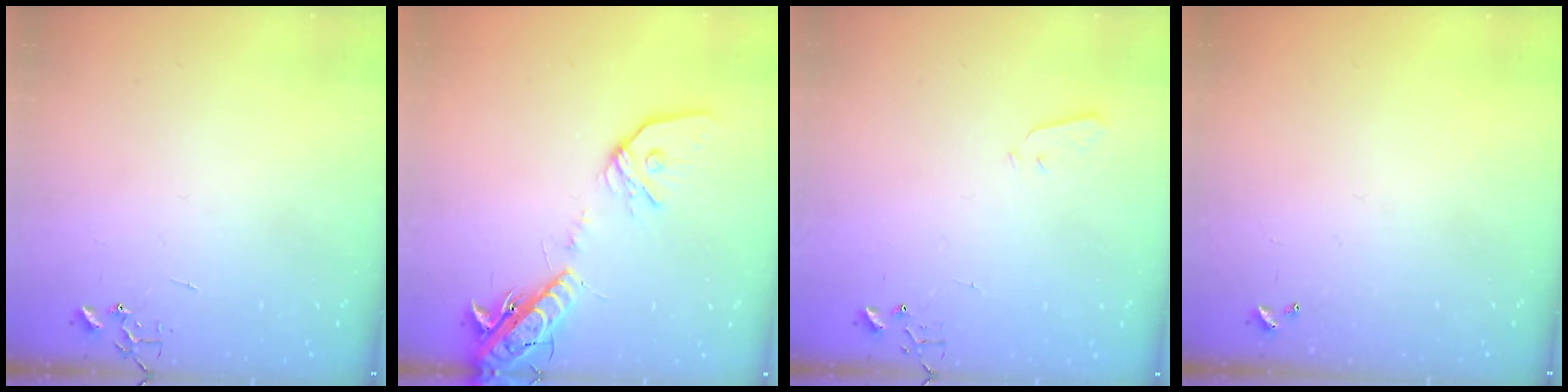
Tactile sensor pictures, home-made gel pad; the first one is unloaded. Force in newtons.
{"total": 15.6, "press": 15.3, "slide": 3.2}
{"total": 3.1, "press": 3.0, "slide": 0.9}
{"total": 0.0}